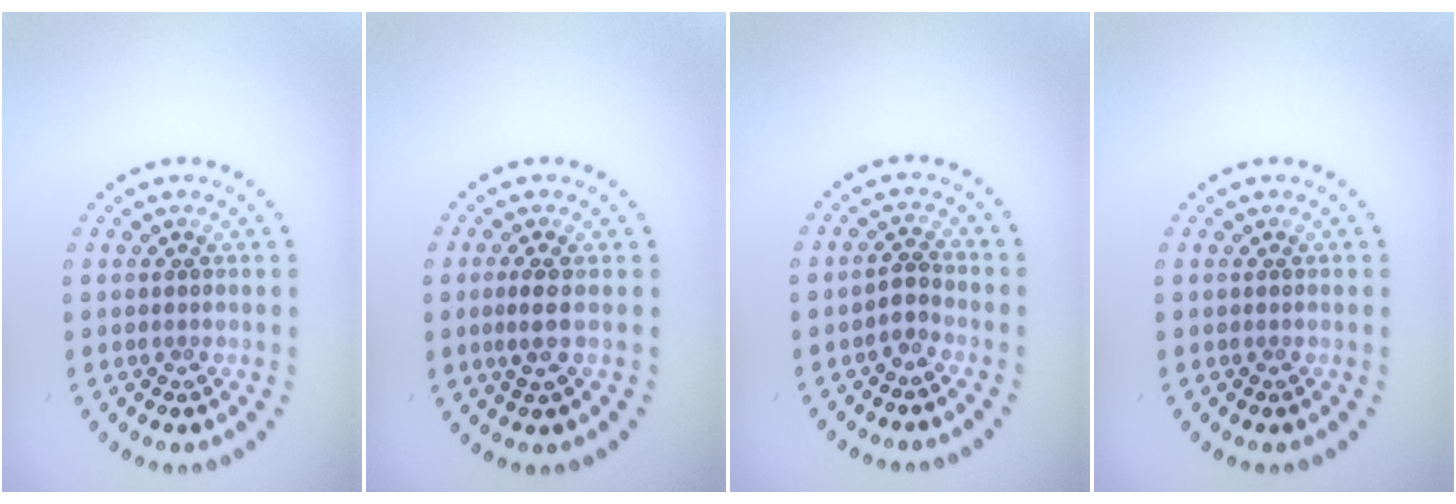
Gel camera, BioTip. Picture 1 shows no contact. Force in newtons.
{"total": 1.8, "press": 1.5, "slide": 0.9}
{"total": 1.4, "press": 1.0, "slide": 1.0}
{"total": 0.0}